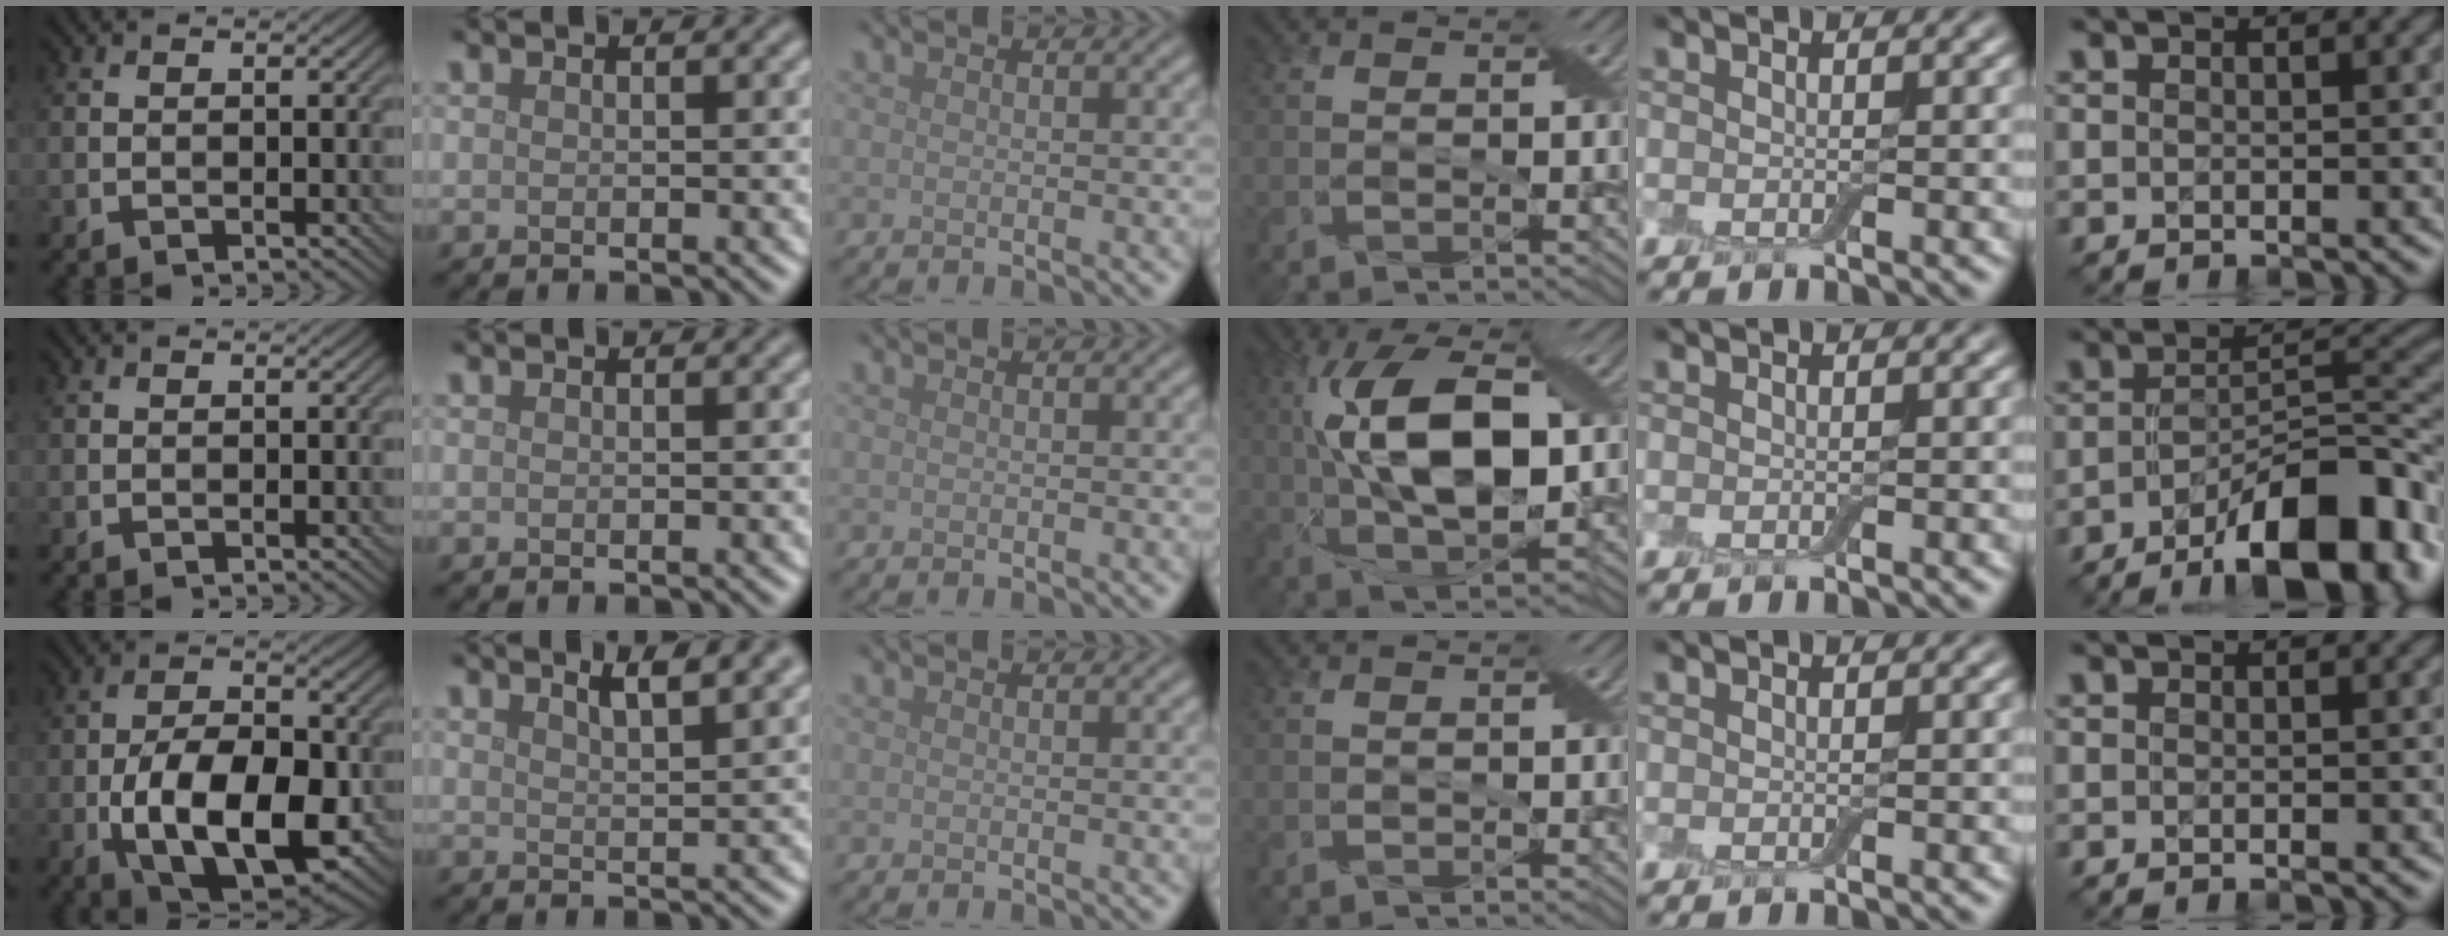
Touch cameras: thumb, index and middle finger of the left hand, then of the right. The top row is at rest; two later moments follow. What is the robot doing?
{"motion": "open", "object": "airpods case & airpods"}